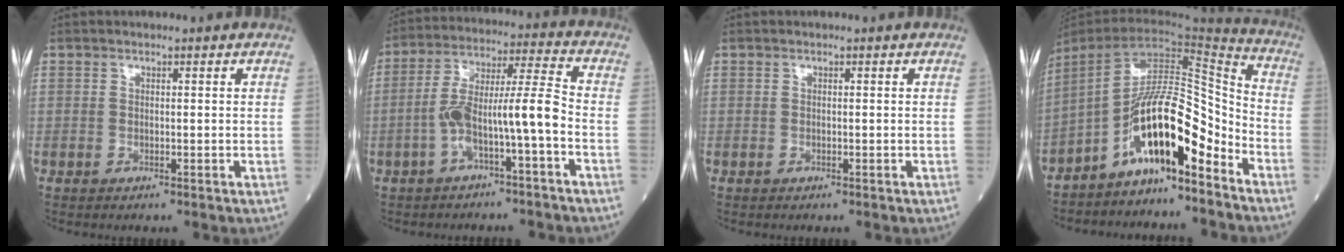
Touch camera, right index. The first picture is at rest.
{"total": 10.0, "force": [-3.3, 0.6, 9.4], "torque": [-0.176, 0.035, -0.060]}
{"total": 0.0}
{"total": 14.4, "force": [-8.3, 3.3, 11.2], "torque": [-0.191, 0.037, -0.143]}